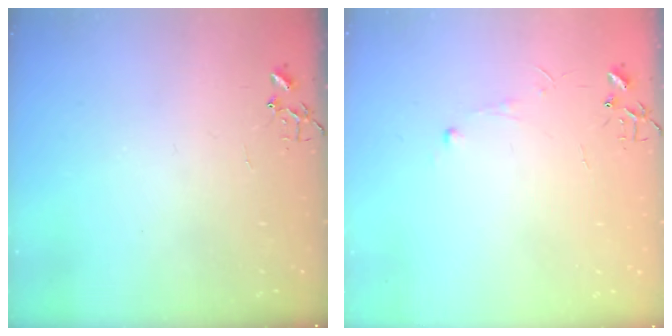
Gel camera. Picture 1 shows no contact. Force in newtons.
{"total": 3.9, "press": 3.8, "slide": 0.4}